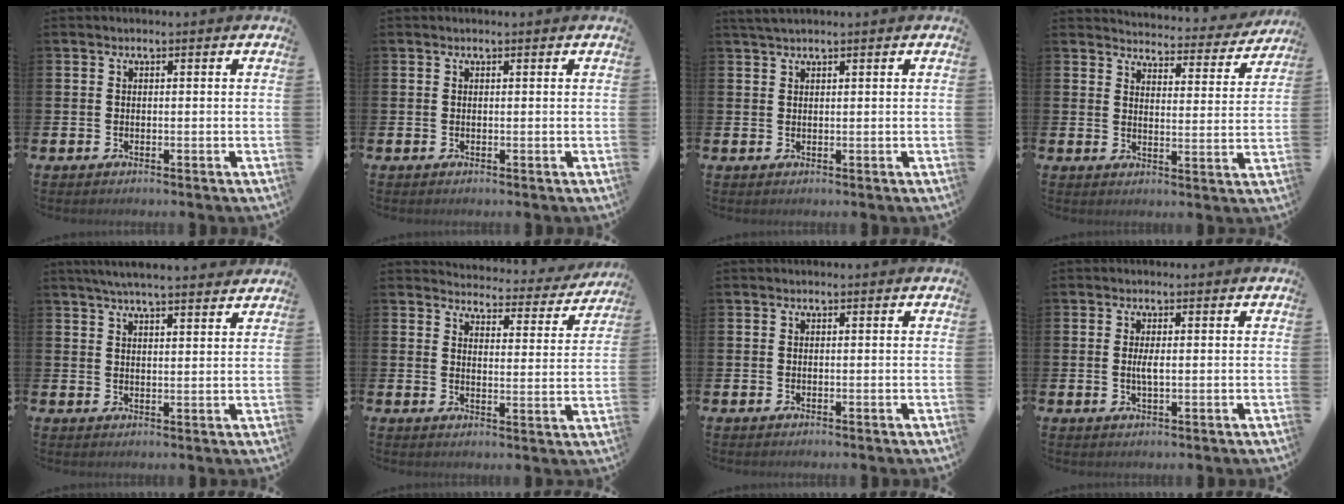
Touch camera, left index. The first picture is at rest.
{"total": 0.0}
{"total": 1.7, "force": [1.4, 0.1, 0.9], "torque": [-0.025, 0.007, 0.027]}
{"total": 4.0, "force": [3.9, 0.8, 0.4], "torque": [-0.015, -0.036, 0.061]}
{"total": 4.9, "force": [4.7, 0.0, 1.5], "torque": [-0.038, -0.014, 0.084]}
{"total": 3.8, "force": [3.7, 0.8, 0.5], "torque": [-0.017, -0.036, 0.057]}
{"total": 0.0}
{"total": 2.0, "force": [0.1, 0.6, 1.9], "torque": [-0.033, -0.001, 0.000]}